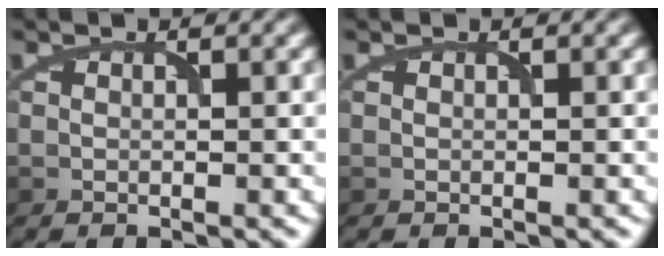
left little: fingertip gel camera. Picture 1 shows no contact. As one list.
[{"total": 0.0}]